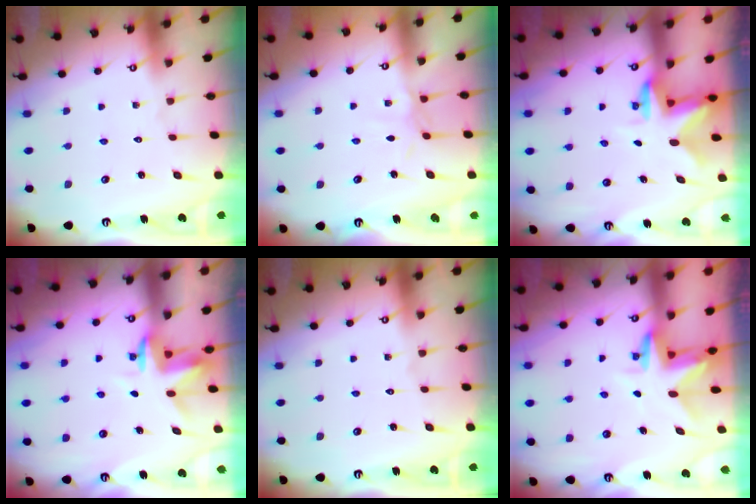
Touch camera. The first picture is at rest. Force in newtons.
{"total": 2.9, "press": 2.9, "slide": 0.6}
{"total": 2.4, "press": 2.4, "slide": 0.4}
{"total": 3.6, "press": 3.6, "slide": 0.2}
{"total": 0.0}
{"total": 3.3, "press": 3.3, "slide": 0.2}